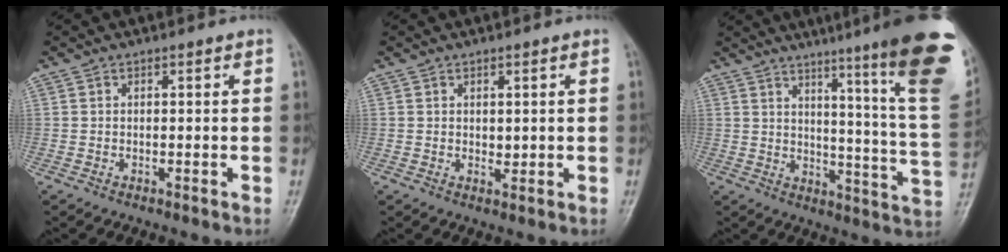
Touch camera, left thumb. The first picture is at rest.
{"total": 1.6, "force": [0.5, 1.0, 1.2], "torque": [-0.012, -0.006, 0.009]}
{"total": 24.1, "force": [15.0, 1.0, 18.8], "torque": [-0.216, -0.095, 0.192]}